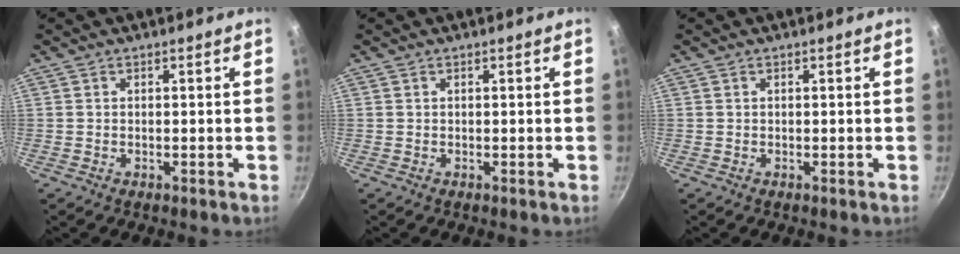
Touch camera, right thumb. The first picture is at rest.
{"total": 0.0}
{"total": 0.0}